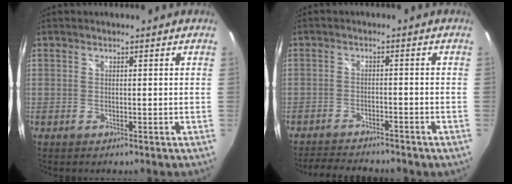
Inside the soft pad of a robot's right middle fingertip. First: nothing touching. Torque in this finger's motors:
{"motor_torque": [0.35, -1.20, 0.02, 0.04]}